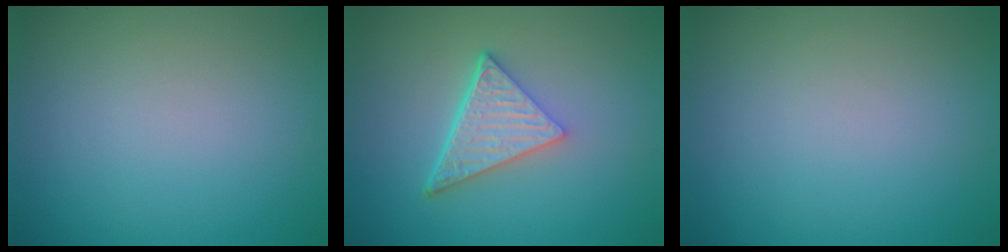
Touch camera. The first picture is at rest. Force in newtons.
{"total": 4.9, "press": 3.4, "slide": 3.5}
{"total": 0.0}